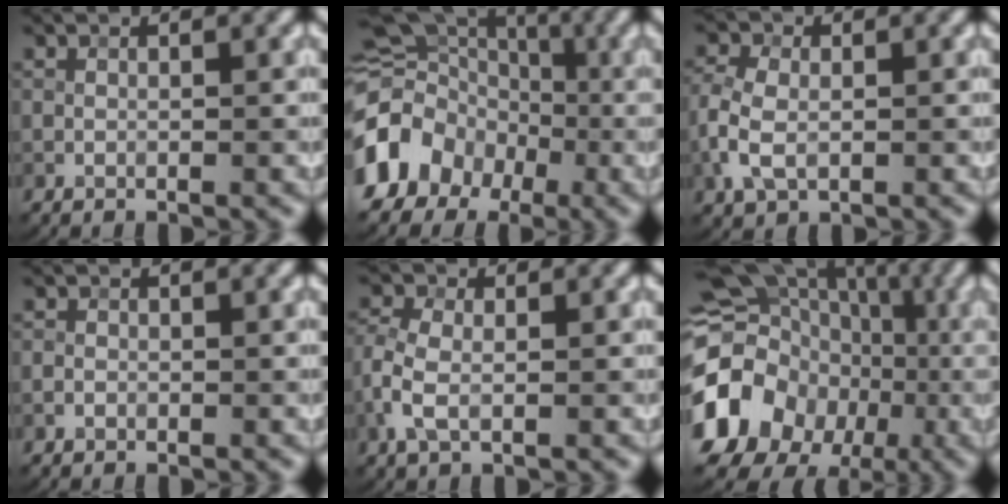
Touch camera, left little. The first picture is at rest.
{"total": 11.1, "force": [-4.0, 9.2, 4.6], "torque": [-0.102, -0.001, -0.077]}
{"total": 4.6, "force": [-0.8, 3.1, 3.3], "torque": [-0.084, 0.002, -0.021]}
{"total": 0.7, "force": [-0.3, 0.6, 0.1], "torque": [0.006, 0.003, -0.007]}
{"total": 3.7, "force": [-0.7, 2.3, 2.9], "torque": [-0.071, 0.003, -0.022]}
{"total": 16.3, "force": [-3.6, 13.9, 7.8], "torque": [-0.150, -0.002, -0.068]}